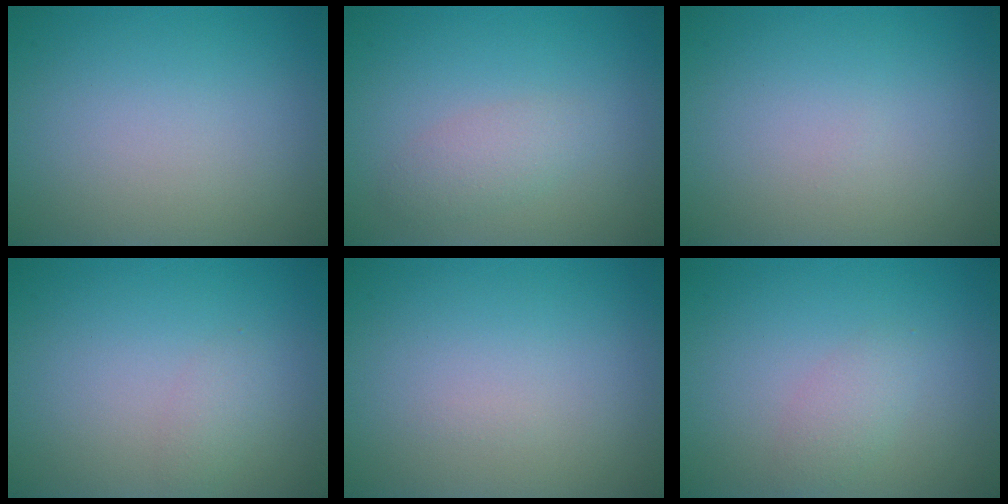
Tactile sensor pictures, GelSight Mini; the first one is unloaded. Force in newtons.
{"total": 1.9, "press": 1.9, "slide": 0.1}
{"total": 0.0}
{"total": 1.0, "press": 1.0, "slide": 0.1}
{"total": 0.0}
{"total": 1.6, "press": 1.6, "slide": 0.0}